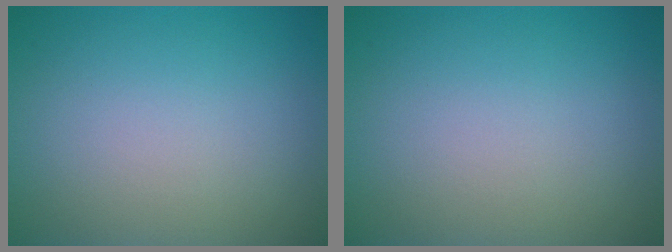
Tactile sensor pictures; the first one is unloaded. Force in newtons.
{"total": 0.0}